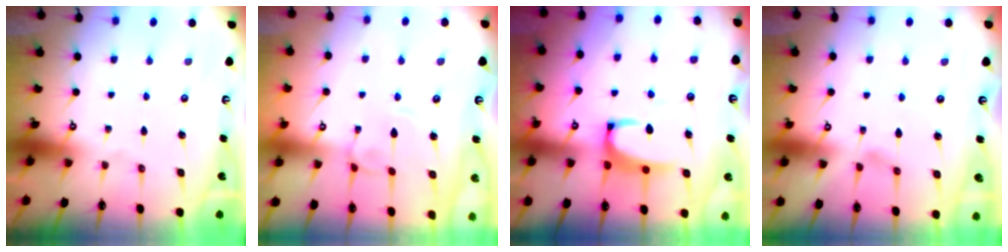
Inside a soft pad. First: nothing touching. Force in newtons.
{"total": 1.7, "press": 1.7, "slide": 0.4}
{"total": 3.6, "press": 3.5, "slide": 0.7}
{"total": 0.0}